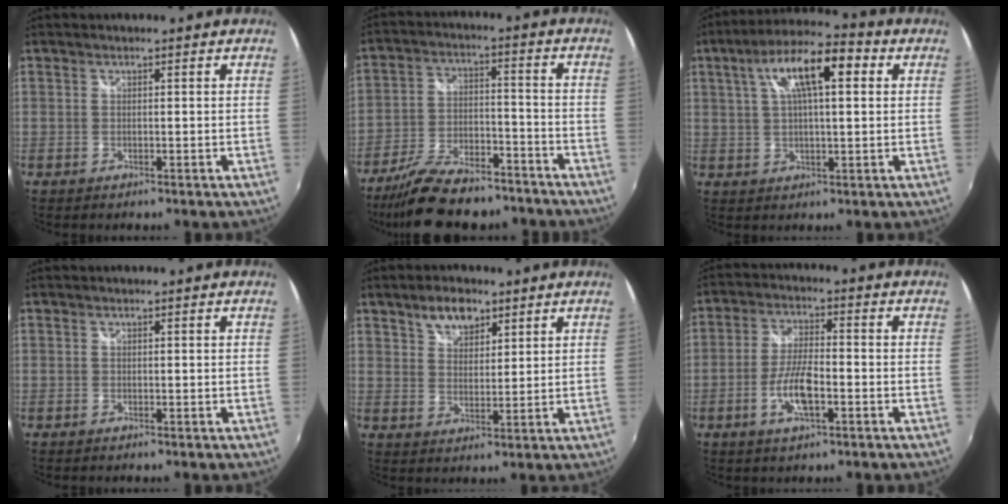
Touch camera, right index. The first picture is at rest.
{"total": 18.3, "force": [-14.9, 6.4, 8.5], "torque": [-0.171, -0.010, -0.229]}
{"total": 12.8, "force": [4.3, 4.2, 11.3], "torque": [-0.197, 0.031, 0.067]}
{"total": 0.0}
{"total": 6.5, "force": [4.3, 3.5, 3.4], "torque": [-0.053, 0.014, 0.077]}
{"total": 7.5, "force": [-2.9, 2.2, 6.6], "torque": [-0.135, 0.001, -0.055]}